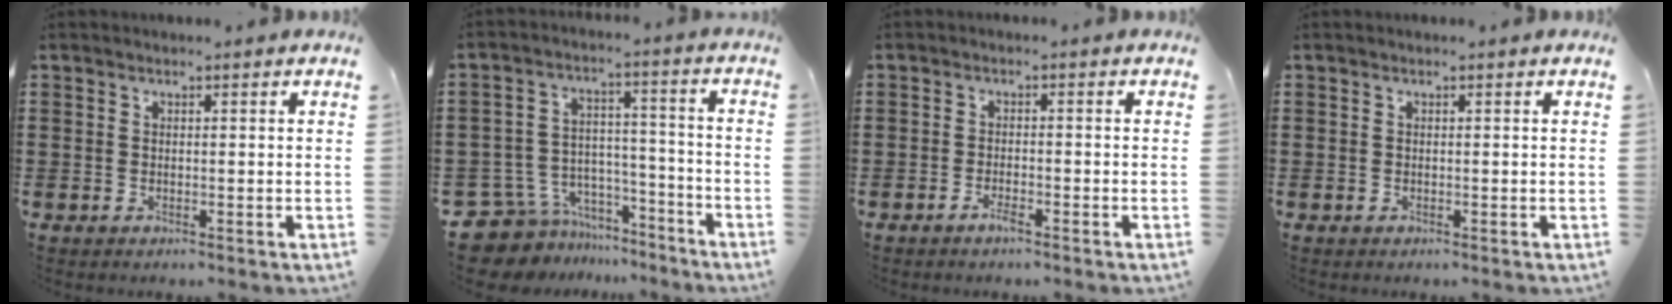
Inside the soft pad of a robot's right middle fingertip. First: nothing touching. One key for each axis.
{"total": 7.8, "fx": -7.1, "fy": 3.3, "fz": 0.5, "tx": -0.034, "ty": 0.009, "tz": -0.141}
{"total": 1.8, "fx": -1.3, "fy": 0.3, "fz": 1.3, "tx": -0.032, "ty": -0.005, "tz": -0.025}
{"total": 0.0}